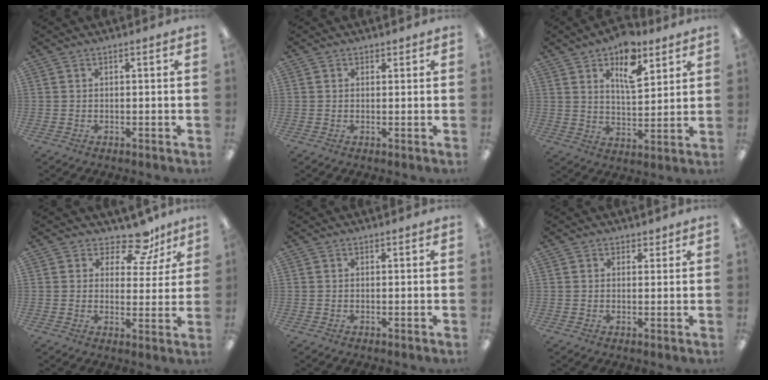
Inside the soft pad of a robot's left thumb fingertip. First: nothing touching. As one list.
[{"total": 0.9, "force": [0.6, 0.7, -0.1], "torque": [0.011, -0.001, 0.009]}, {"total": 11.3, "force": [7.2, 5.4, 6.9], "torque": [-0.088, -0.034, 0.120]}, {"total": 9.4, "force": [7.3, 4.4, 3.8], "torque": [-0.056, -0.047, 0.130]}, {"total": 0.0}, {"total": 1.6, "force": [1.0, 1.2, 0.1], "torque": [0.007, -0.001, 0.017]}]